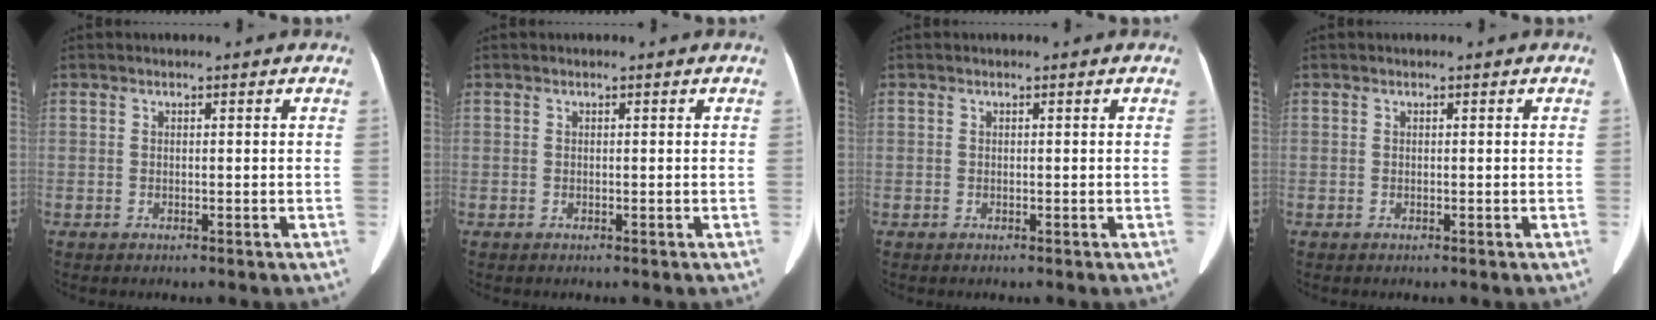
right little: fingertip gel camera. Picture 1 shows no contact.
{"total": 0.0}
{"total": 0.0}
{"total": 0.0}